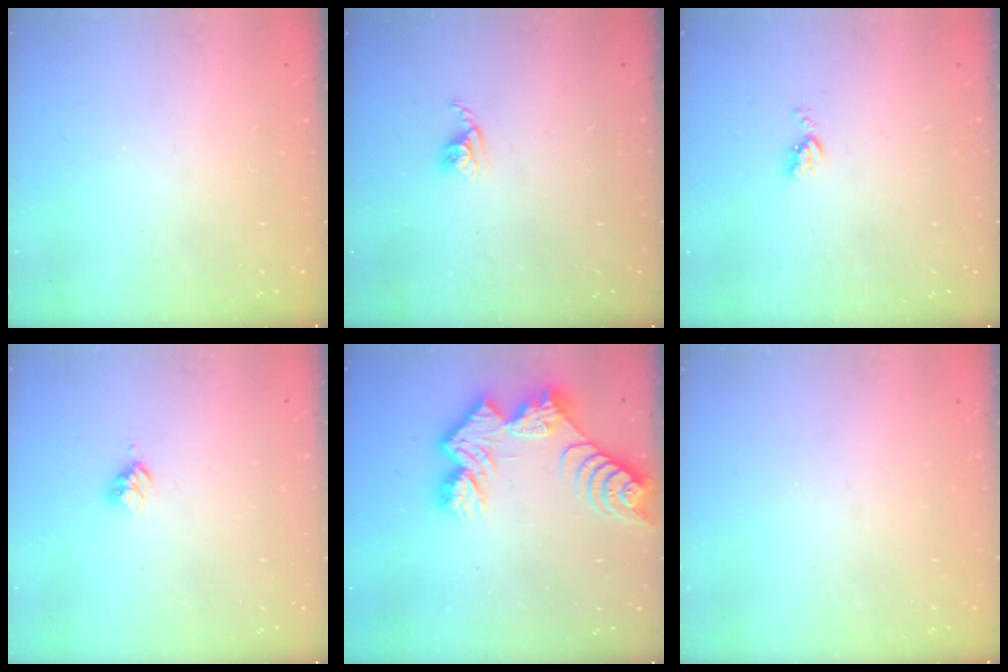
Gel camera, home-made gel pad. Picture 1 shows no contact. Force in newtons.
{"total": 3.8, "press": 3.7, "slide": 0.4}
{"total": 3.2, "press": 3.2, "slide": 0.5}
{"total": 3.0, "press": 2.9, "slide": 0.4}
{"total": 12.3, "press": 12.2, "slide": 1.1}
{"total": 0.6, "press": 0.4, "slide": 0.4}